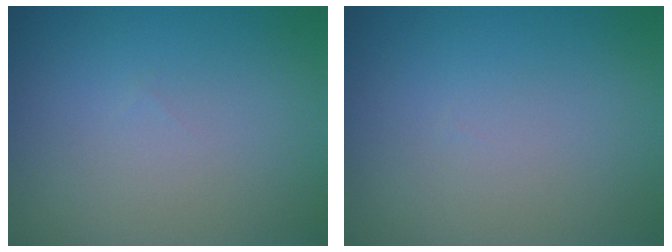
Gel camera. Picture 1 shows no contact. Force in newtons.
{"total": 0.0}